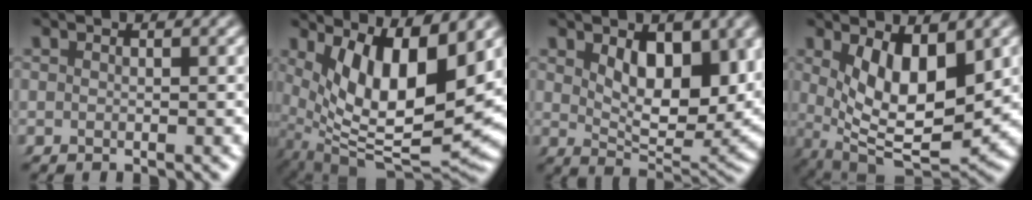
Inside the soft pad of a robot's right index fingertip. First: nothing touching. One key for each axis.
{"total": 13.1, "fx": 1.3, "fy": 7.7, "fz": 10.5, "tx": -0.194, "ty": -0.035, "tz": 0.036}
{"total": 7.4, "fx": 2.8, "fy": 3.3, "fz": 6.1, "tx": -0.092, "ty": -0.018, "tz": 0.047}
{"total": 11.3, "fx": 0.6, "fy": 6.4, "fz": 9.2, "tx": -0.165, "ty": -0.036, "tz": 0.027}